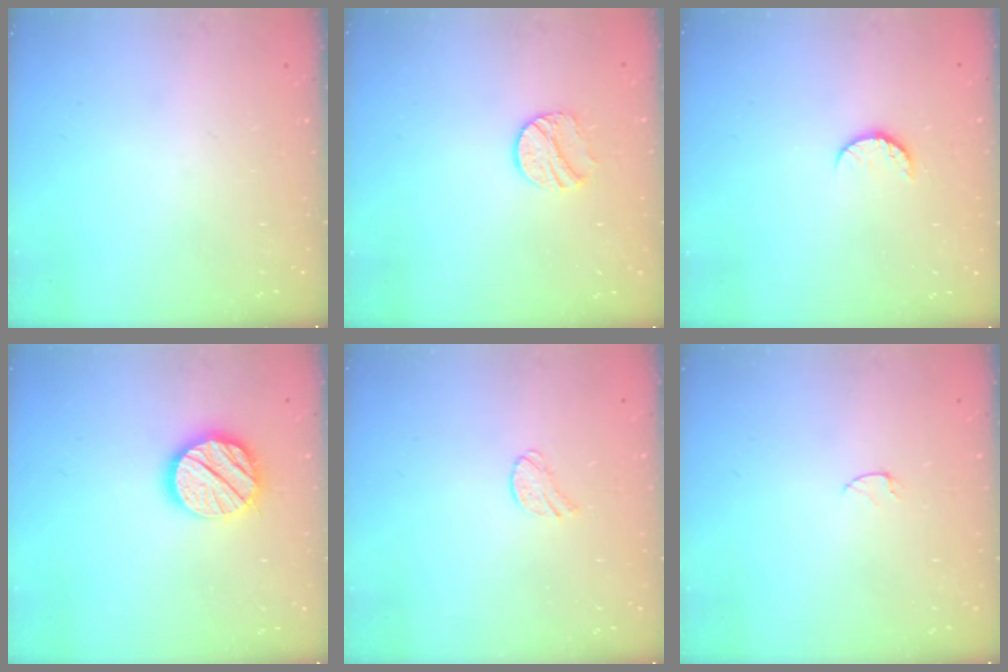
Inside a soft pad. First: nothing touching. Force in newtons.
{"total": 9.0, "press": 9.0, "slide": 0.3}
{"total": 6.5, "press": 6.5, "slide": 0.7}
{"total": 14.3, "press": 14.2, "slide": 2.0}
{"total": 6.0, "press": 6.0, "slide": 0.6}
{"total": 2.9, "press": 2.9, "slide": 0.3}